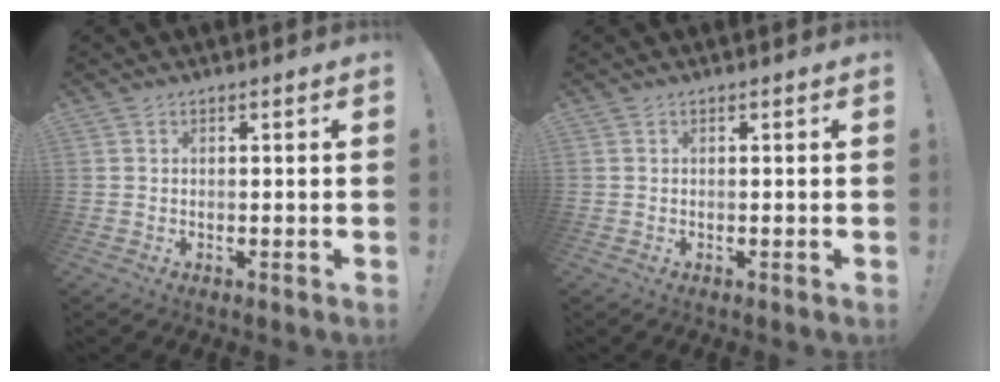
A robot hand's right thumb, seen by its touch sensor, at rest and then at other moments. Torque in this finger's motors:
{"motor_torque": [0.00, 0.00, 0.09, -0.09, 0.00]}